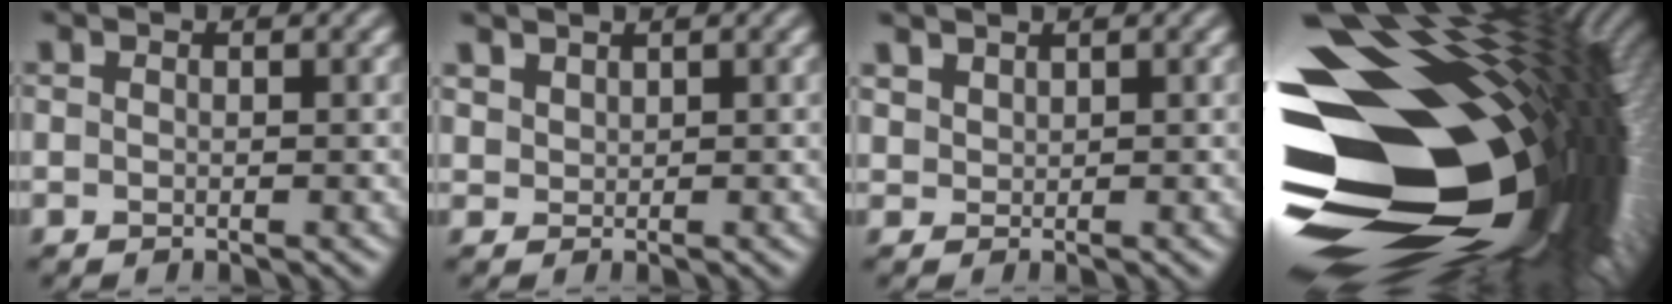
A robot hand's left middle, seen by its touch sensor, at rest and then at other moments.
{"total": 1.3, "force": [1.2, 0.4, 0.1], "torque": [-0.007, 0.003, 0.030]}
{"total": 1.3, "force": [1.2, 0.4, 0.1], "torque": [-0.007, 0.002, 0.030]}
{"total": 20.9, "force": [-2.9, 12.3, 16.6], "torque": [-0.268, 0.010, -0.052]}